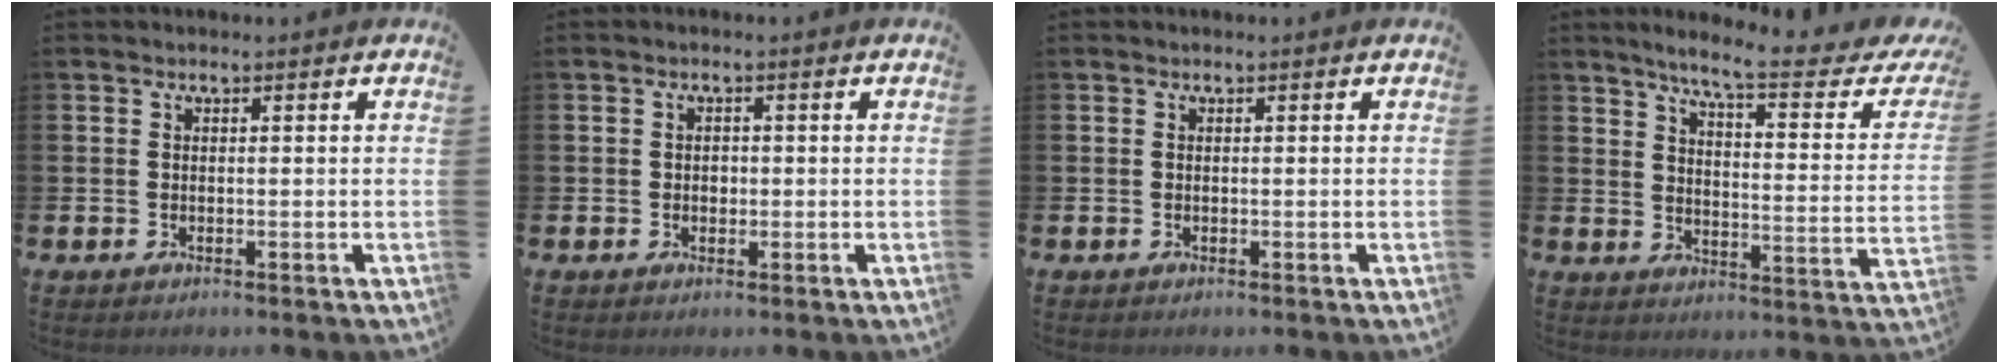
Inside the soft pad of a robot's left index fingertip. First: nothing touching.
{"total": 1.1, "force": [0.0, 1.0, 0.5], "torque": [0.002, 0.002, -0.004]}
{"total": 0.0}
{"total": 7.4, "force": [6.1, 0.5, 4.1], "torque": [-0.089, -0.043, 0.092]}